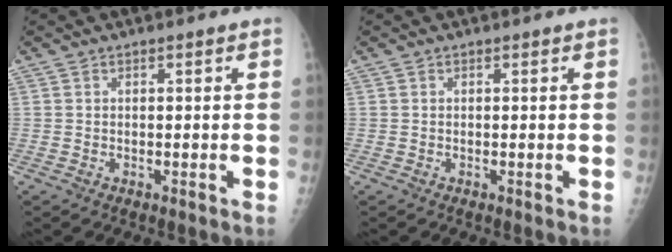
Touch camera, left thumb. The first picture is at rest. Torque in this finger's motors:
{"motor_torque": [0.07, 0.20, -0.19, -0.04, -0.01]}